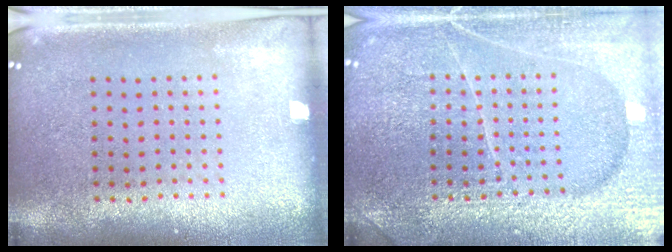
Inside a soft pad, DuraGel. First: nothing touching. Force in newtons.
{"total": 6.6, "press": 6.5, "slide": 0.8}